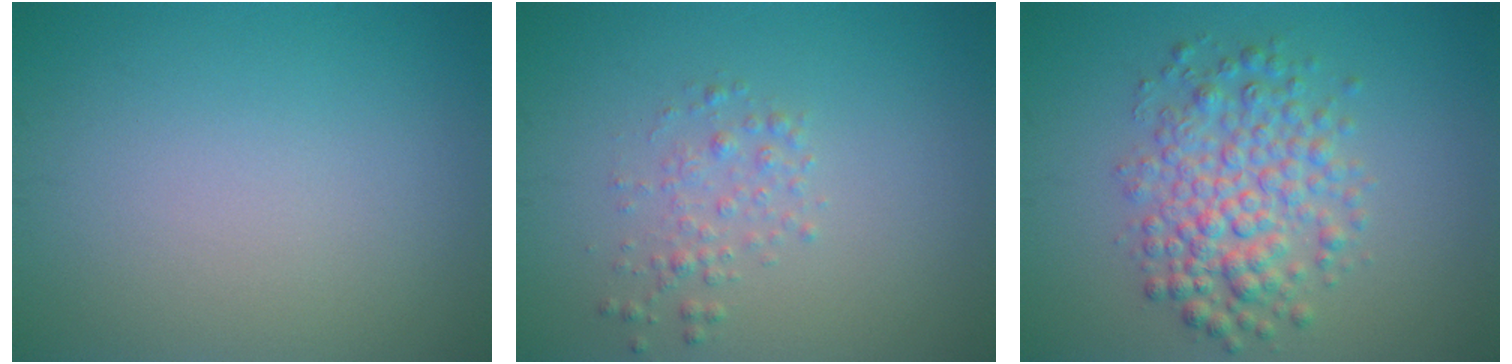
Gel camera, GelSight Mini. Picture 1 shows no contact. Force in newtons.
{"total": 1.6, "press": 1.6, "slide": 0.0}
{"total": 5.1, "press": 5.1, "slide": 0.1}